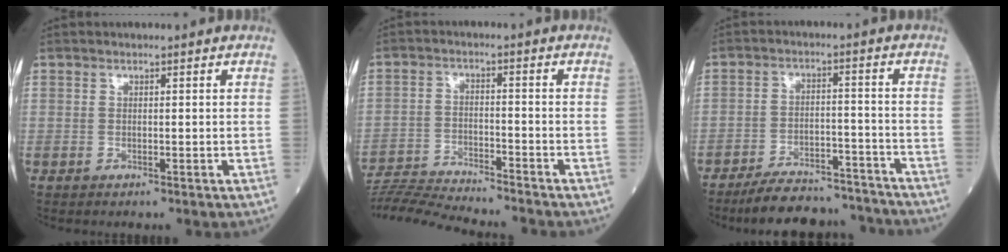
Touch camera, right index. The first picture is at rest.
{"total": 12.8, "force": [-12.3, -0.7, 3.7], "torque": [-0.061, -0.005, -0.206]}
{"total": 13.7, "force": [-12.9, 3.0, 3.6], "torque": [-0.047, 0.020, -0.183]}